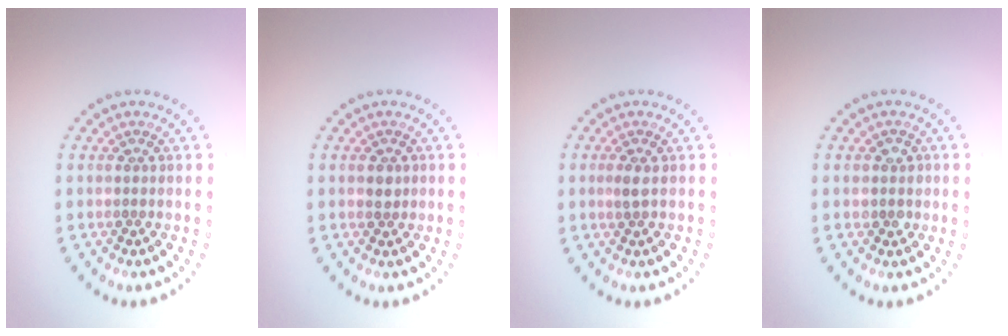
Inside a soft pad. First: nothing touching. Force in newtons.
{"total": 1.1, "press": 1.0, "slide": 0.4}
{"total": 0.9, "press": 0.9, "slide": 0.3}
{"total": 1.5, "press": 1.3, "slide": 0.7}